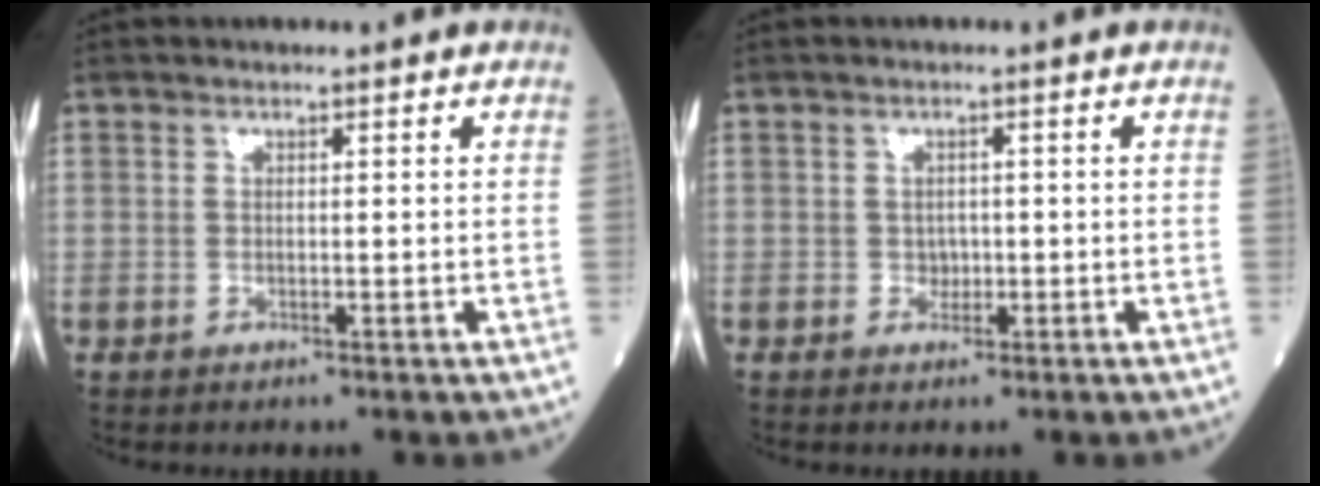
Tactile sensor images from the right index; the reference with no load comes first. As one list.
[{"total": 1.2, "force": [-0.4, 1.0, 0.5], "torque": [-0.005, 0.005, -0.005]}]